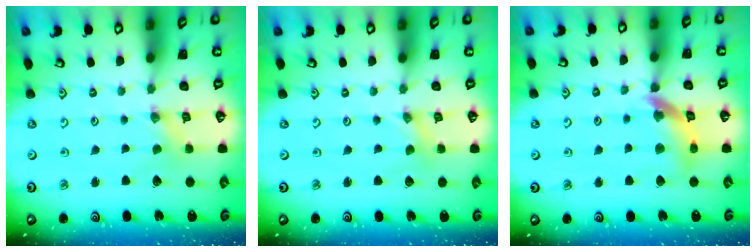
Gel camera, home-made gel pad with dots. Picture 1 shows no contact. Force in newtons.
{"total": 0.0}
{"total": 12.4, "press": 12.2, "slide": 1.7}